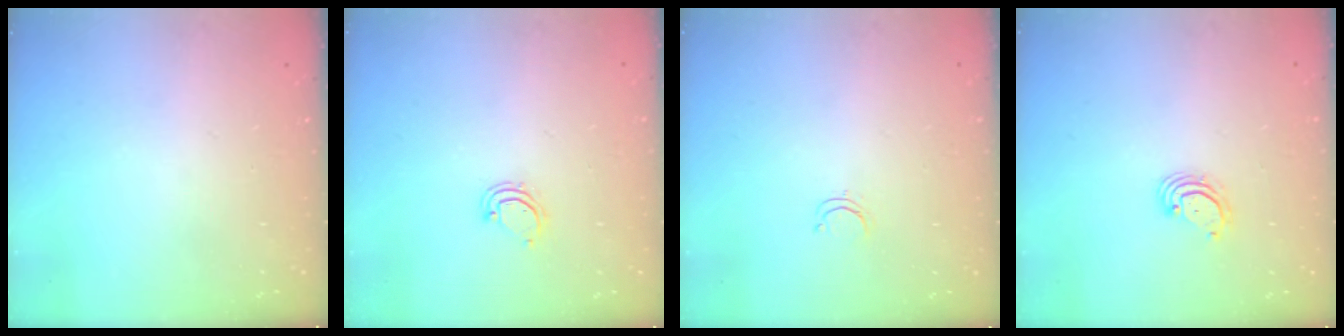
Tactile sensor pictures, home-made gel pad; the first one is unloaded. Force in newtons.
{"total": 4.3, "press": 4.3, "slide": 0.5}
{"total": 2.4, "press": 2.4, "slide": 0.2}
{"total": 3.0, "press": 3.0, "slide": 0.2}